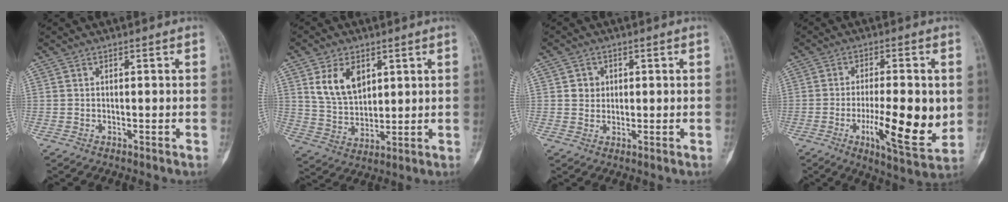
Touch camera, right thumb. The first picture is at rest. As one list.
[{"total": 9.5, "force": [3.9, 6.2, 6.1], "torque": [-0.091, -0.019, 0.084]}, {"total": 3.0, "force": [0.7, 2.7, 1.0], "torque": [0.001, 0.001, 0.009]}, {"total": 14.7, "force": [-1.9, 4.5, 13.9], "torque": [-0.201, -0.020, -0.027]}]